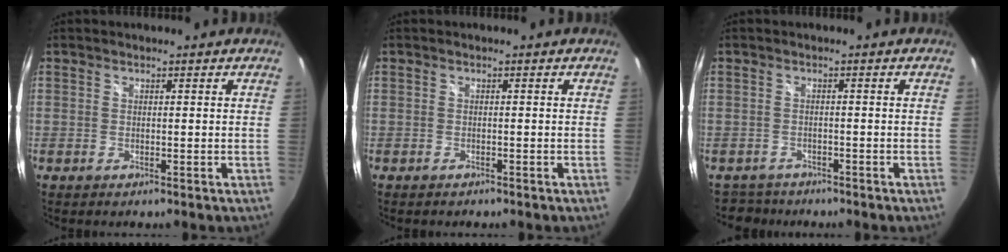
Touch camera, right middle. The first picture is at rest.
{"total": 0.8, "force": [-0.7, 0.3, 0.1], "torque": [-0.005, -0.001, -0.012]}
{"total": 3.7, "force": [-3.1, 1.9, -0.1], "torque": [-0.010, 0.001, -0.053]}